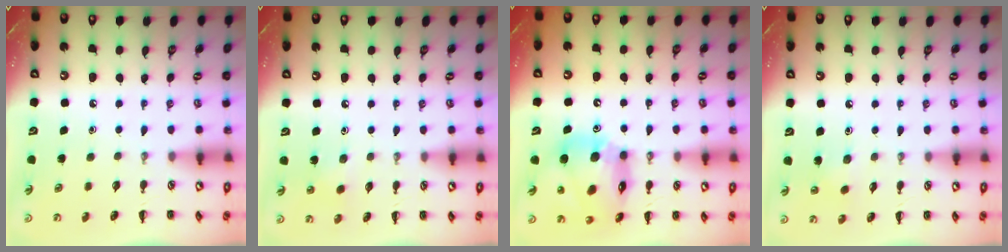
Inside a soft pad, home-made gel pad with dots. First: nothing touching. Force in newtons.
{"total": 5.9, "press": 5.7, "slide": 1.4}
{"total": 16.3, "press": 15.5, "slide": 5.0}
{"total": 3.3, "press": 3.2, "slide": 1.1}